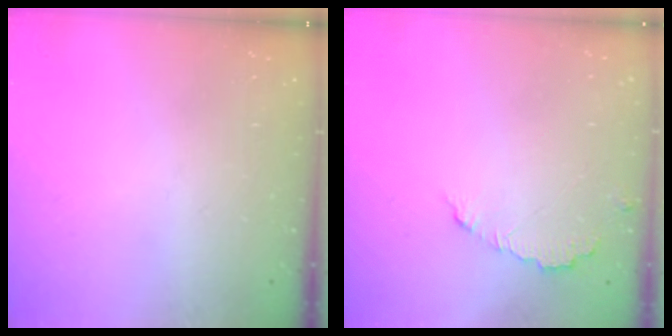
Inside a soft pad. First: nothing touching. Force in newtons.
{"total": 3.9, "press": 3.9, "slide": 0.3}